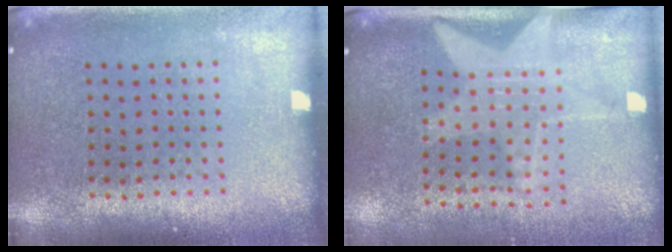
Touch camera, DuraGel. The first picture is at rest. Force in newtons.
{"total": 2.0, "press": 1.6, "slide": 1.2}